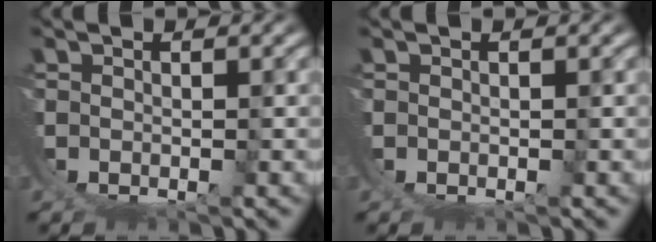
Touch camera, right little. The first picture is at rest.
{"total": 0.0}